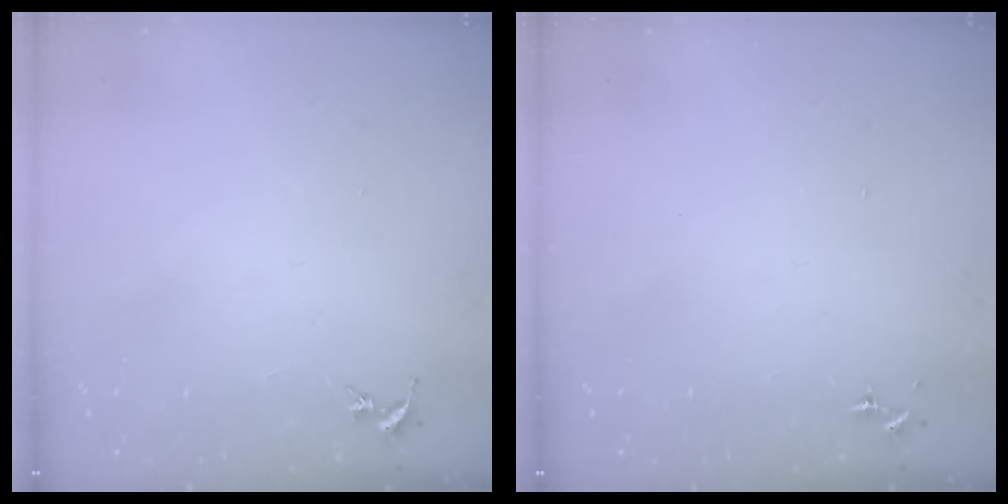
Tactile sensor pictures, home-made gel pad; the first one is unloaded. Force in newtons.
{"total": 0.0}